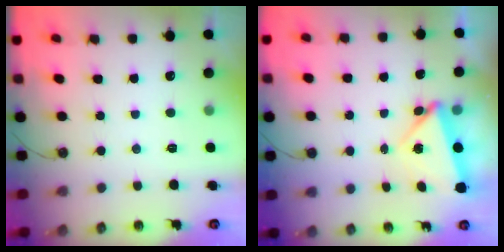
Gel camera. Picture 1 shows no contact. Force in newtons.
{"total": 5.5, "press": 5.4, "slide": 1.1}